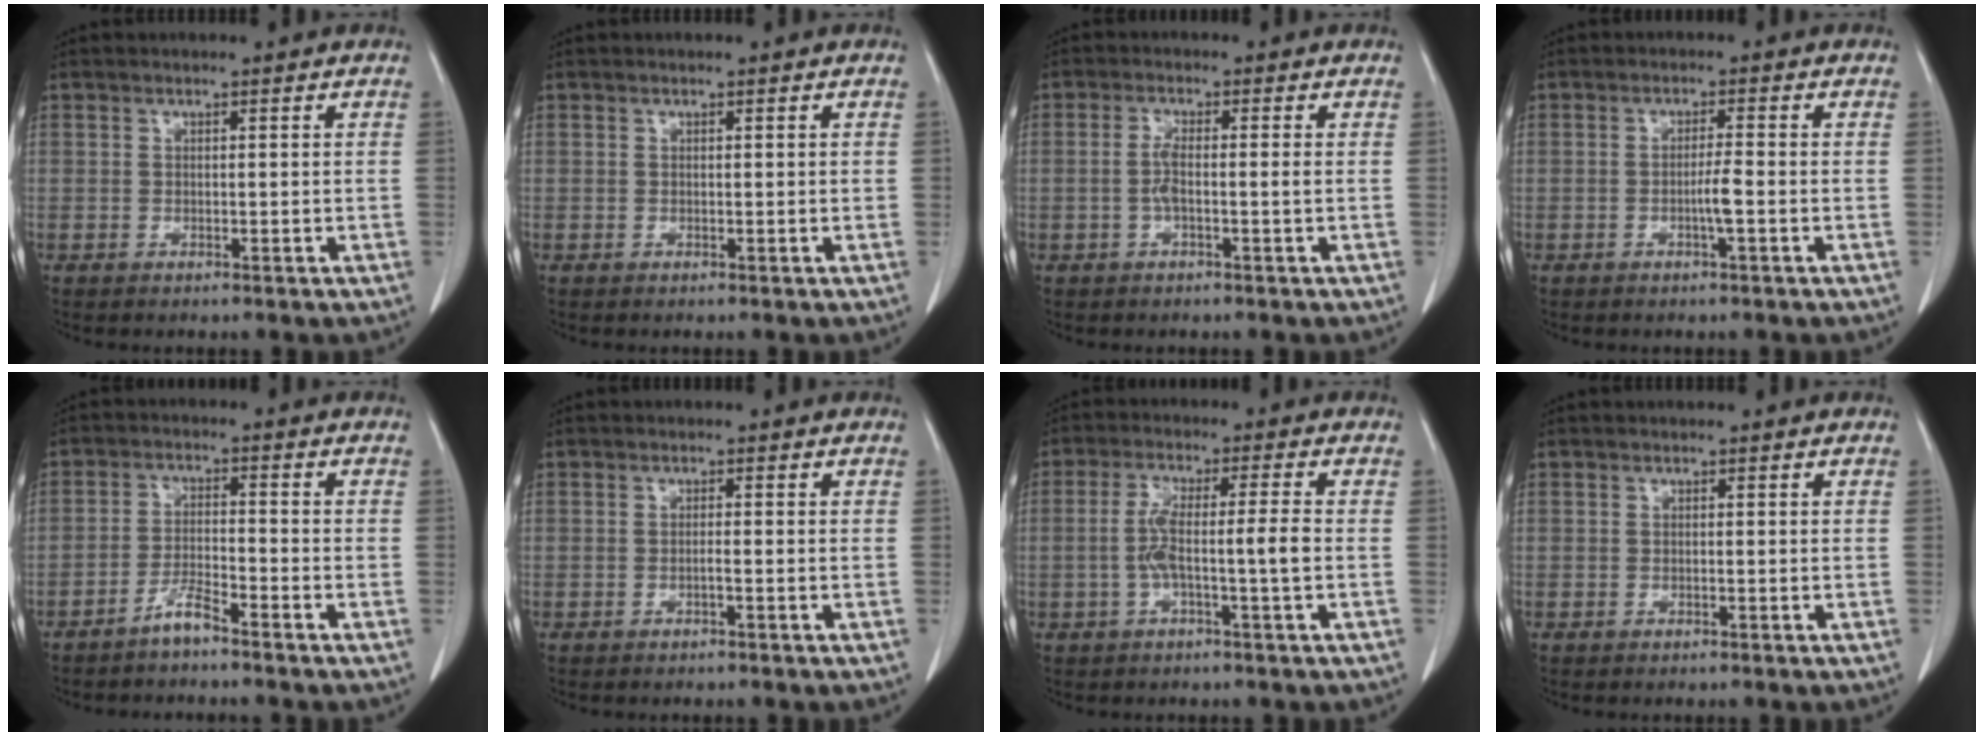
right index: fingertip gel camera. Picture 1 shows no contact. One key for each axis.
{"total": 0.0}
{"total": 3.0, "fx": -0.6, "fy": 0.2, "fz": 2.9, "tx": -0.061, "ty": 0.003, "tz": -0.012}
{"total": 2.6, "fx": -0.8, "fy": -0.2, "fz": 2.5, "tx": -0.045, "ty": -0.002, "tz": -0.015}
{"total": 3.6, "fx": -3.0, "fy": 0.0, "fz": 1.9, "tx": -0.039, "ty": -0.003, "tz": -0.061}
{"total": 0.7, "fx": -0.3, "fy": -0.1, "fz": 0.6, "tx": -0.009, "ty": 0.002, "tz": -0.006}
{"total": 6.2, "fx": -1.2, "fy": -0.1, "fz": 6.1, "tx": -0.122, "ty": 0.013, "tz": -0.019}
{"total": 0.0}